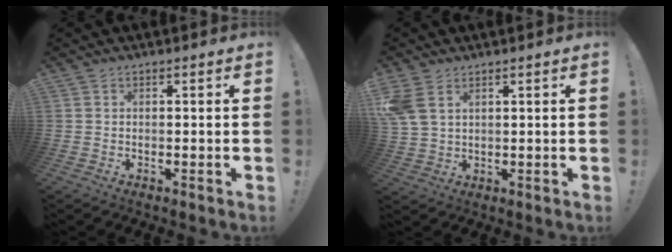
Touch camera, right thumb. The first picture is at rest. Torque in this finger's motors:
{"motor_torque": [1.02, 1.65, 1.08, 0.31, 0.13]}